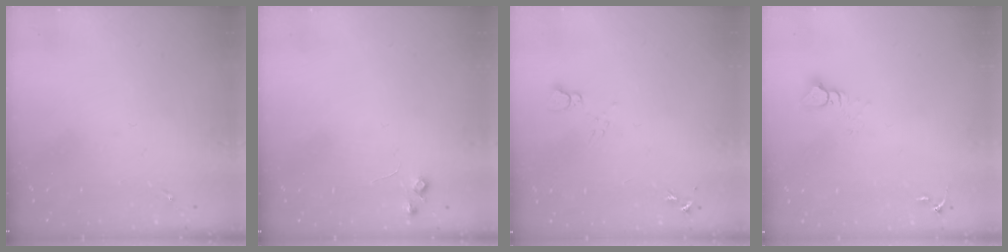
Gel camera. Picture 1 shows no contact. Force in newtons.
{"total": 4.9, "press": 4.8, "slide": 0.8}
{"total": 5.9, "press": 5.8, "slide": 0.6}
{"total": 4.2, "press": 4.2, "slide": 0.2}